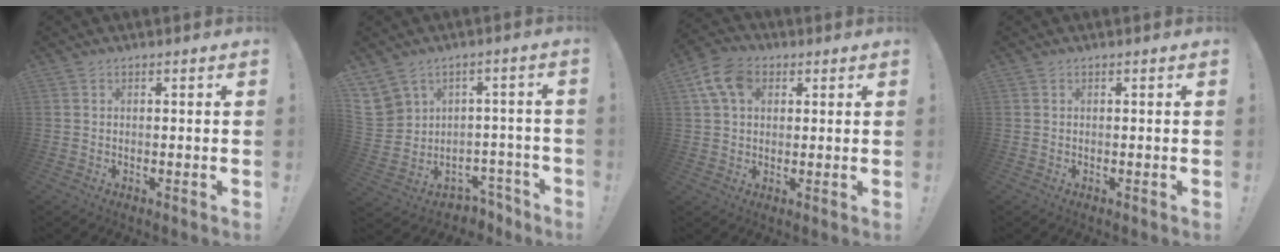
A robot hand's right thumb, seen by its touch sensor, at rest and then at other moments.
{"total": 7.4, "force": [0.6, 7.0, 2.4], "torque": [-0.058, 0.007, 0.032]}
{"total": 10.7, "force": [3.8, 7.4, 6.6], "torque": [-0.117, 0.002, 0.075]}
{"total": 0.0}